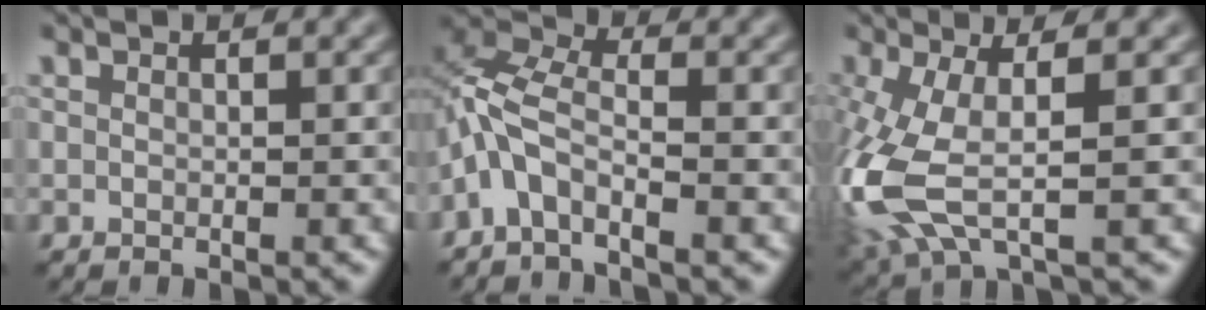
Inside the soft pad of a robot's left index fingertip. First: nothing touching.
{"total": 4.3, "force": [-2.1, 1.9, 3.2], "torque": [-0.075, 0.009, -0.059]}
{"total": 8.1, "force": [-1.4, 3.0, 7.4], "torque": [-0.203, -0.010, -0.031]}